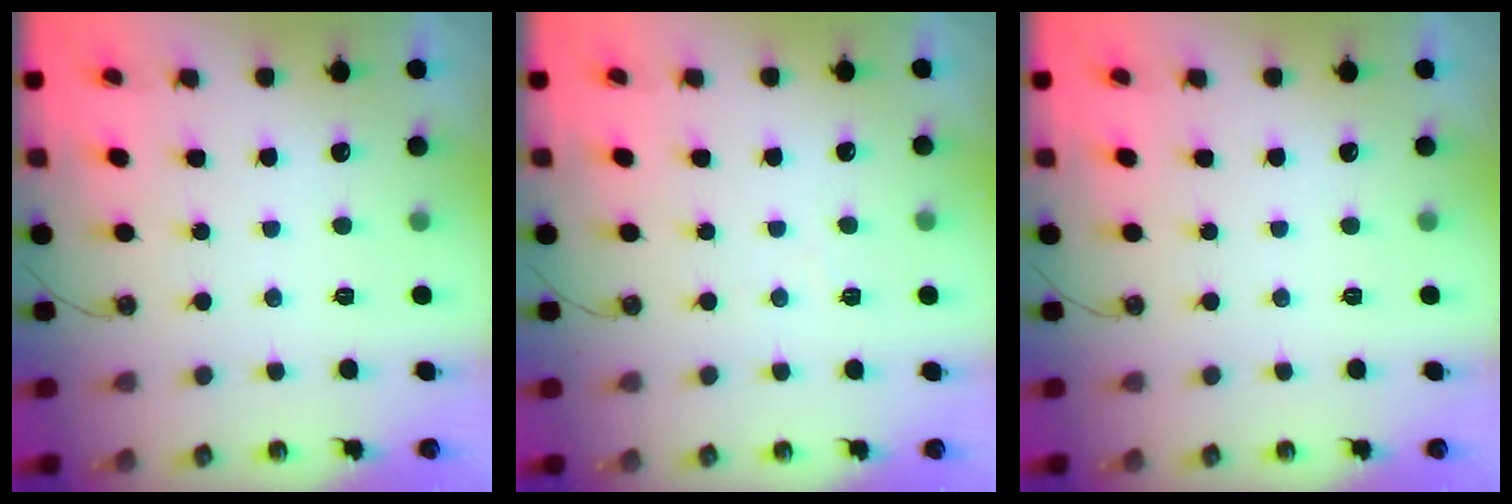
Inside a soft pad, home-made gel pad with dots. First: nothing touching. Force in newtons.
{"total": 3.5, "press": 3.5, "slide": 0.6}
{"total": 0.0}